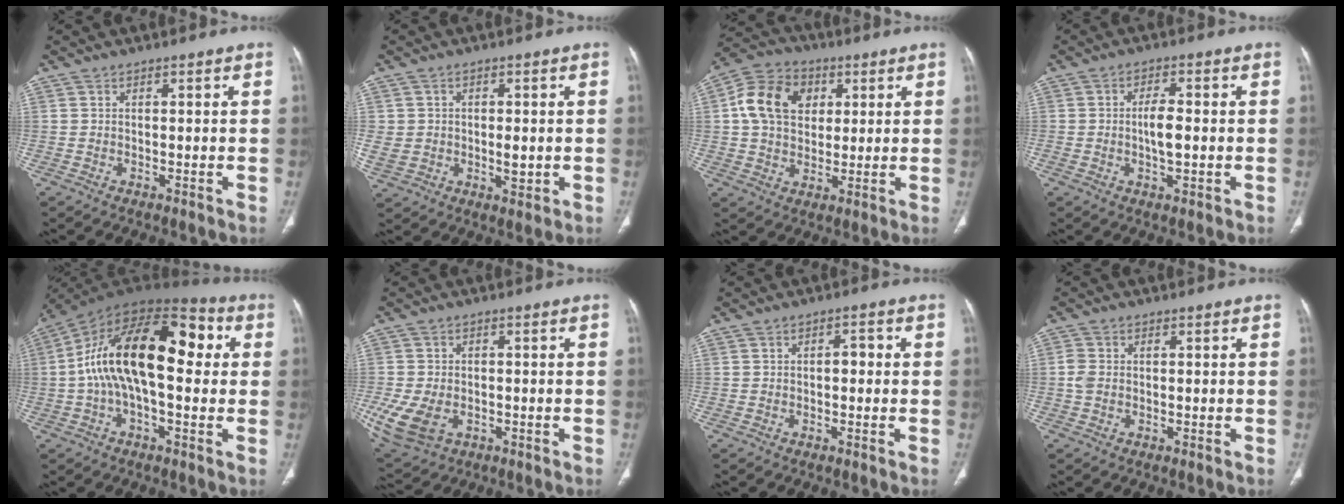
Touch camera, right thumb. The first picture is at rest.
{"total": 7.4, "force": [-0.2, 5.6, 4.8], "torque": [-0.066, -0.001, 0.005]}
{"total": 13.2, "force": [3.1, 10.1, 7.9], "torque": [-0.125, 0.007, 0.046]}
{"total": 4.9, "force": [-0.3, 2.0, 4.4], "torque": [-0.078, 0.003, -0.005]}
{"total": 21.8, "force": [2.2, 10.4, 19.1], "torque": [-0.311, 0.052, 0.022]}
{"total": 10.5, "force": [-3.0, 7.3, 7.0], "torque": [-0.158, -0.001, -0.042]}
{"total": 2.3, "force": [-0.1, 1.4, 1.9], "torque": [-0.020, 0.011, -0.006]}
{"total": 2.3, "force": [0.0, 1.7, 1.5], "torque": [-0.044, 0.009, -0.002]}